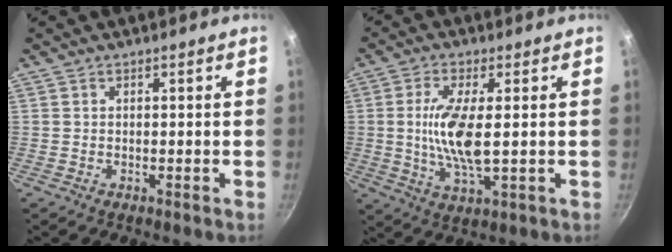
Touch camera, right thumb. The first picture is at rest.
{"total": 10.3, "force": [0.6, 3.3, 9.8], "torque": [-0.199, -0.009, 0.012]}